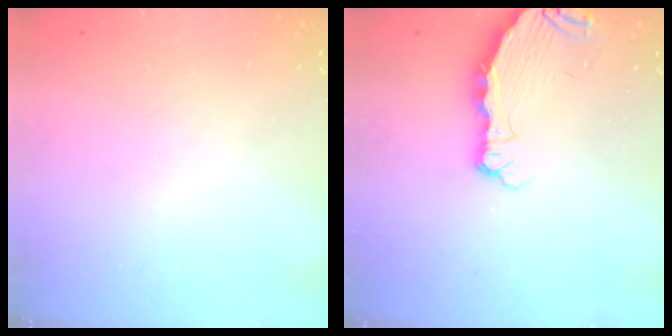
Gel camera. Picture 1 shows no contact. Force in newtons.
{"total": 4.9, "press": 4.9, "slide": 0.3}